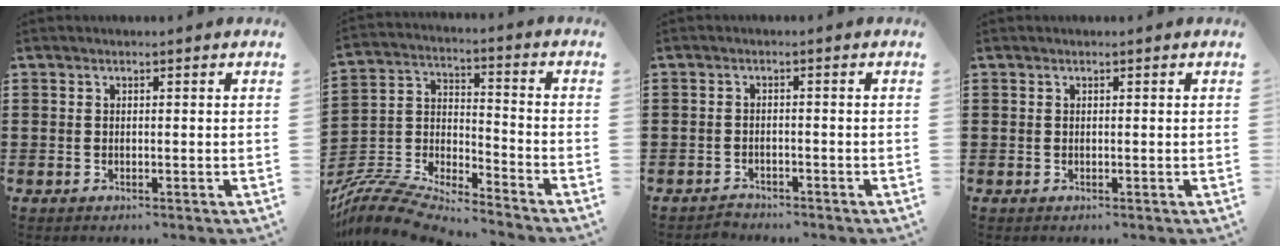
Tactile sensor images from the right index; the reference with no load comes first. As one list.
[{"total": 8.7, "force": [-8.2, 1.1, 2.4], "torque": [-0.064, 0.001, -0.168]}, {"total": 1.5, "force": [-1.4, 0.4, -0.2], "torque": [-0.002, 0.005, -0.032]}, {"total": 0.0}]